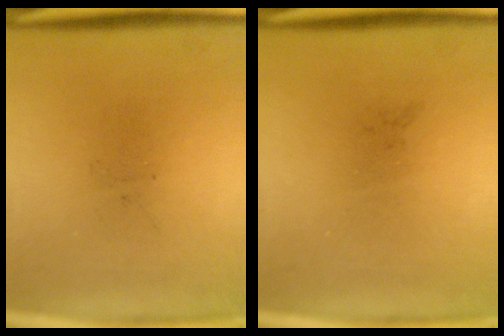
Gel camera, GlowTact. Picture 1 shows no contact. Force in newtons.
{"total": 0.0}